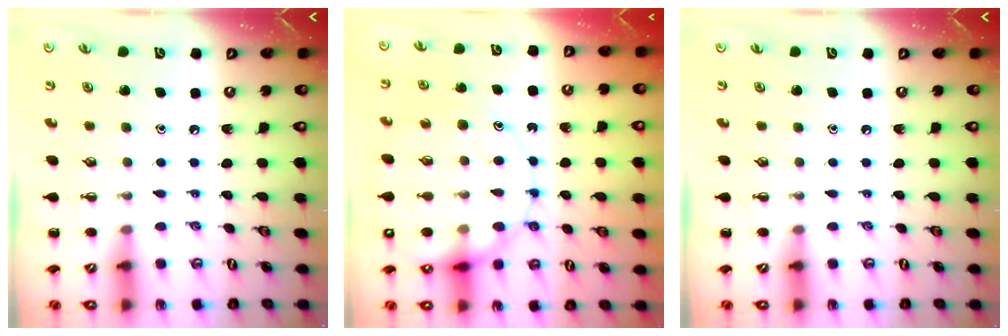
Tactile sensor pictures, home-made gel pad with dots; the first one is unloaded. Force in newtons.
{"total": 16.5, "press": 16.3, "slide": 2.6}
{"total": 0.0}